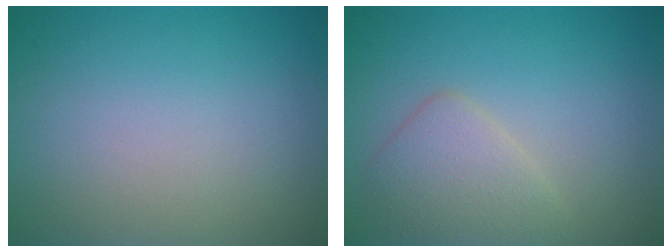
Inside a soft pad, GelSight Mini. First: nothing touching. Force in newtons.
{"total": 3.1, "press": 3.1, "slide": 0.2}